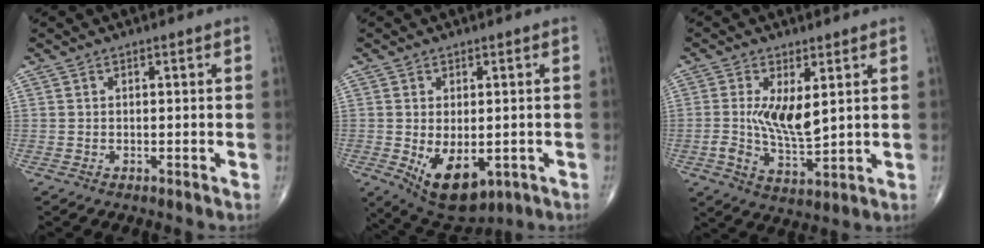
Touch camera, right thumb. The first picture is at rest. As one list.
[{"total": 10.4, "force": [-2.5, 5.7, 8.2], "torque": [-0.120, -0.013, -0.020]}, {"total": 8.2, "force": [1.5, 3.5, 7.3], "torque": [-0.129, -0.021, 0.036]}]